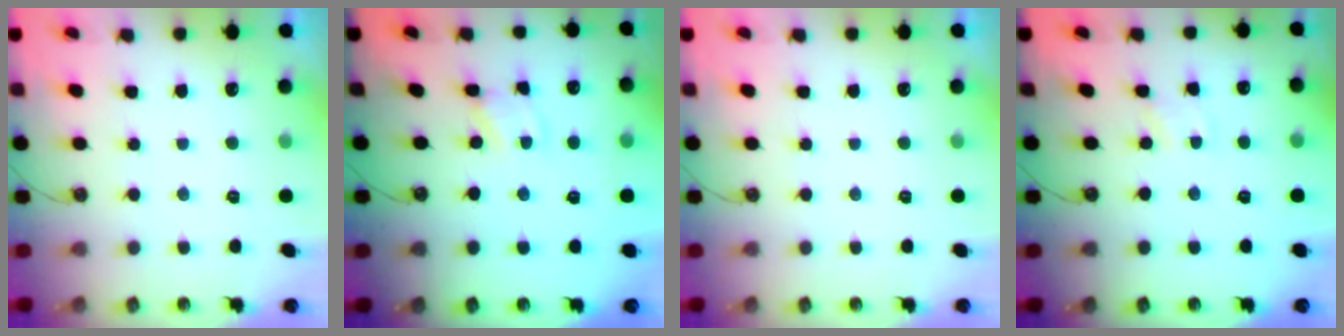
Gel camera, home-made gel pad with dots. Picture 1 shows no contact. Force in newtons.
{"total": 1.5, "press": 1.5, "slide": 0.0}
{"total": 0.0}
{"total": 1.5, "press": 1.5, "slide": 0.3}